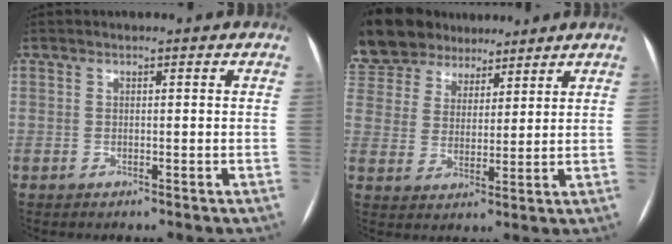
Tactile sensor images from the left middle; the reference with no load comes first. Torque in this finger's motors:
{"motor_torque": [0.47, -0.25, 1.05, 0.21]}